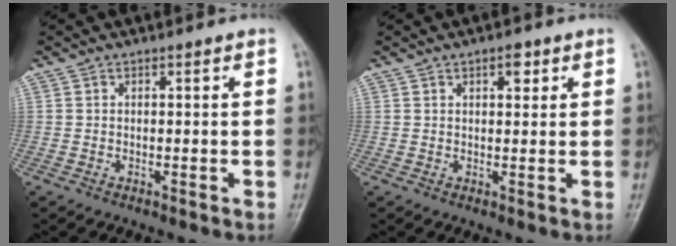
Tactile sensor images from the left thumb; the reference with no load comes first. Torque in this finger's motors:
{"motor_torque": [-0.01, 0.08, -0.33, -0.09, 0.07]}